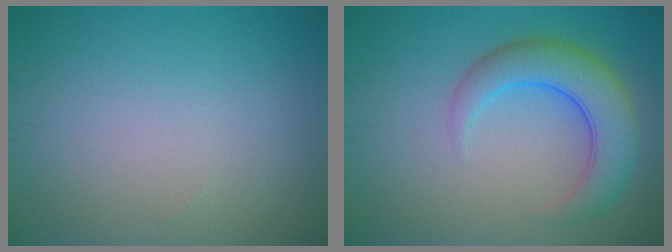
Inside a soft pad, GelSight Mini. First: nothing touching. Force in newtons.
{"total": 5.8, "press": 5.8, "slide": 0.2}